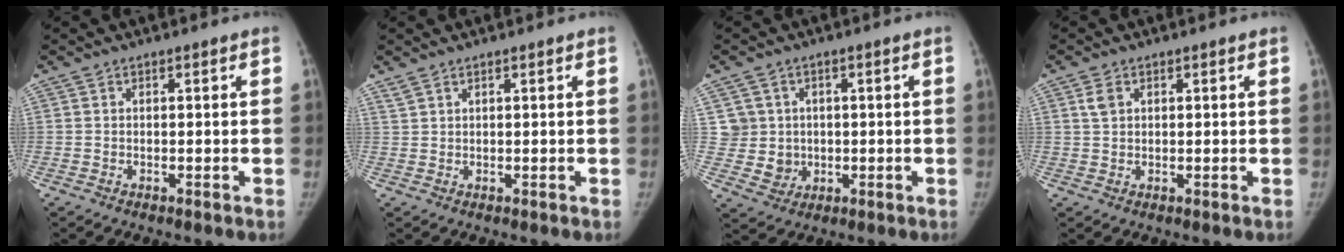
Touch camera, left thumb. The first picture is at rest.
{"total": 1.3, "force": [1.1, 0.4, 0.5], "torque": [-0.008, 0.001, 0.025]}
{"total": 6.1, "force": [1.0, 6.0, 0.4], "torque": [0.023, -0.001, 0.024]}
{"total": 2.5, "force": [0.9, 1.7, 1.5], "torque": [-0.025, 0.004, 0.021]}